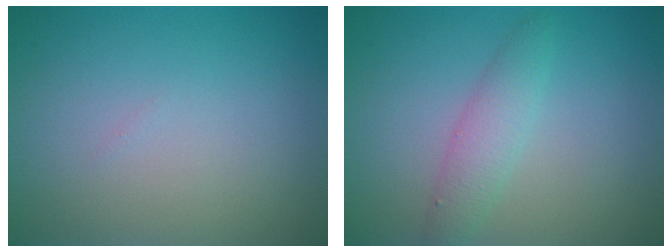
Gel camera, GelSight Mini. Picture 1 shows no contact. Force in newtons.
{"total": 2.4, "press": 2.4, "slide": 0.1}